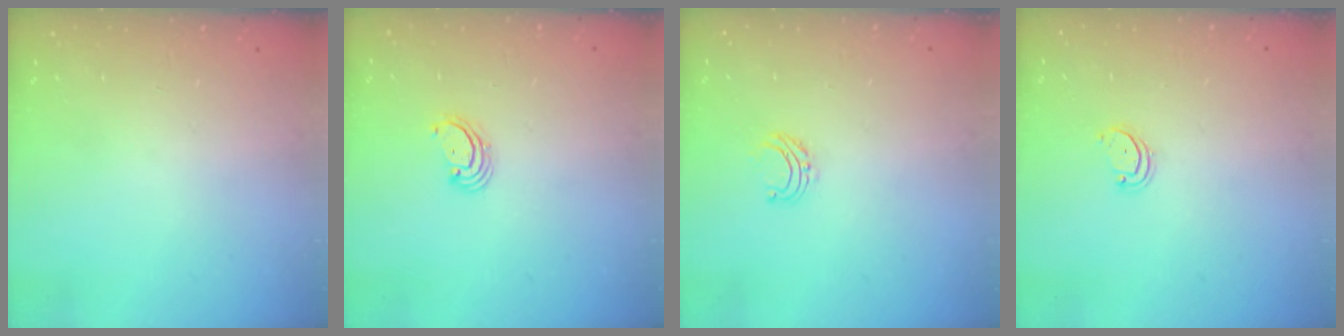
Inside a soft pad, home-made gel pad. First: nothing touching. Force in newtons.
{"total": 2.6, "press": 2.6, "slide": 0.3}
{"total": 4.7, "press": 4.7, "slide": 0.4}
{"total": 2.6, "press": 2.6, "slide": 0.2}